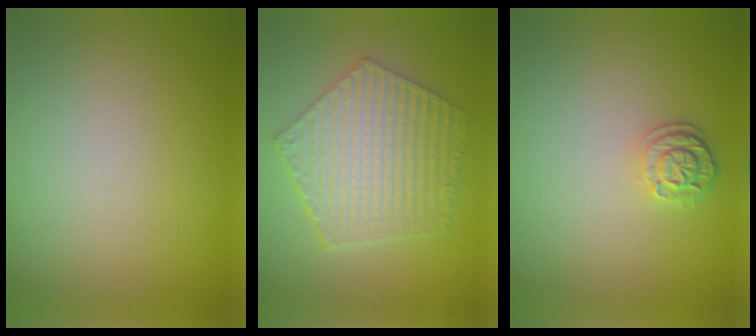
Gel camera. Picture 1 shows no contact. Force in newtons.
{"total": 6.6, "press": 5.0, "slide": 4.4}
{"total": 2.0, "press": 1.9, "slide": 0.5}